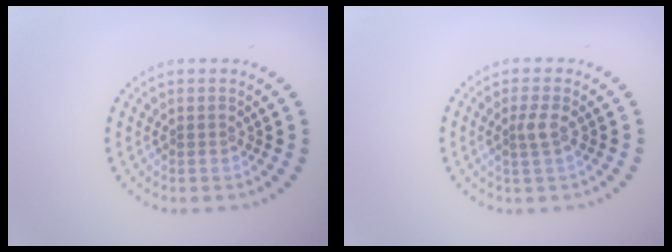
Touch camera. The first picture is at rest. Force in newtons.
{"total": 1.4, "press": 1.2, "slide": 0.8}